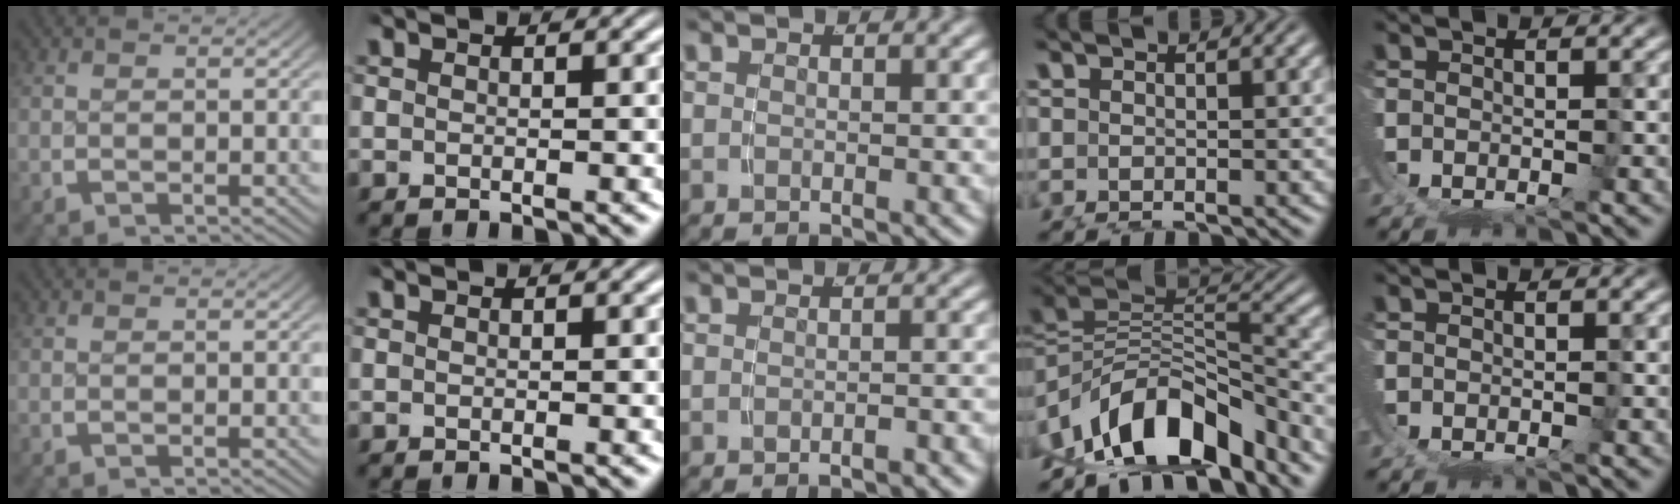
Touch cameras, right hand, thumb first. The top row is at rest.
{"middle": {"total": 1.1, "force": [-1.1, 0.0, 0.3], "torque": [-0.001, 0.005, -0.019]}, "ring": {"total": 11.4, "force": [-3.8, 7.5, 7.7], "torque": [-0.144, -0.035, -0.050]}}